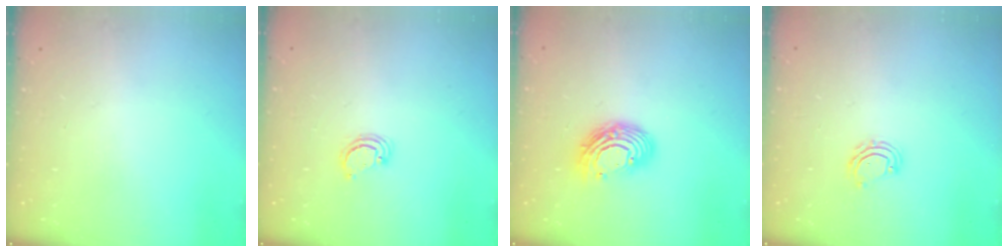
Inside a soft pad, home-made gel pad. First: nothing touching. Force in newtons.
{"total": 2.6, "press": 2.6, "slide": 0.3}
{"total": 11.9, "press": 11.9, "slide": 1.0}
{"total": 5.0, "press": 4.9, "slide": 0.3}